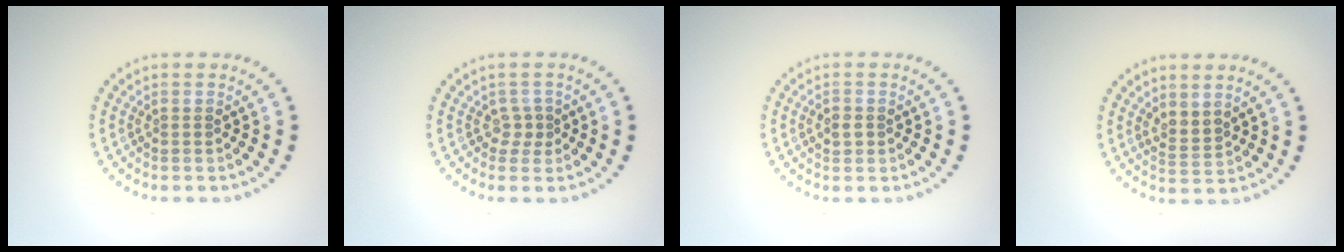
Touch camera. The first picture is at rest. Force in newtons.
{"total": 1.1, "press": 0.8, "slide": 0.8}
{"total": 1.3, "press": 1.2, "slide": 0.2}
{"total": 1.8, "press": 1.4, "slide": 1.2}